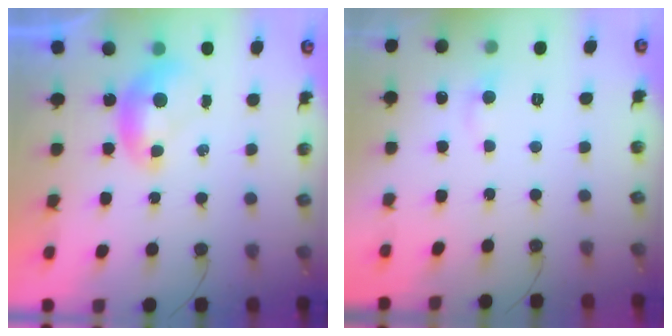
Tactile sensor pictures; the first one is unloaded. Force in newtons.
{"total": 1.1, "press": 0.8, "slide": 0.8}